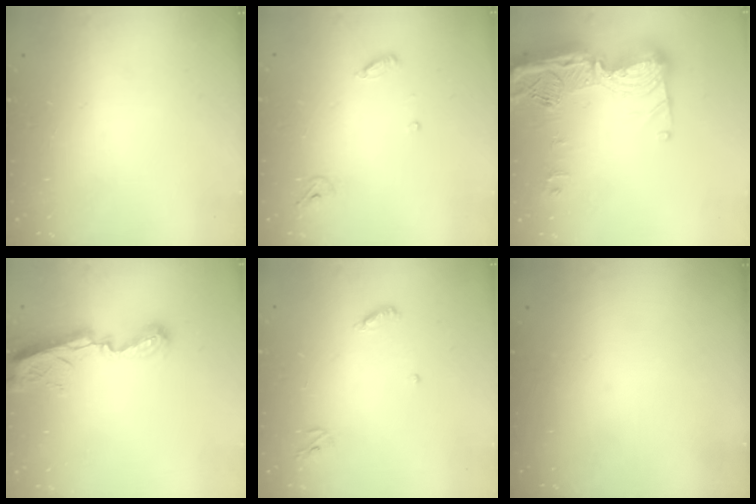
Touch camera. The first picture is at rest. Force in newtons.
{"total": 5.0, "press": 5.0, "slide": 0.4}
{"total": 23.2, "press": 23.1, "slide": 2.1}
{"total": 9.1, "press": 9.1, "slide": 0.6}
{"total": 4.9, "press": 4.9, "slide": 0.4}
{"total": 0.0}